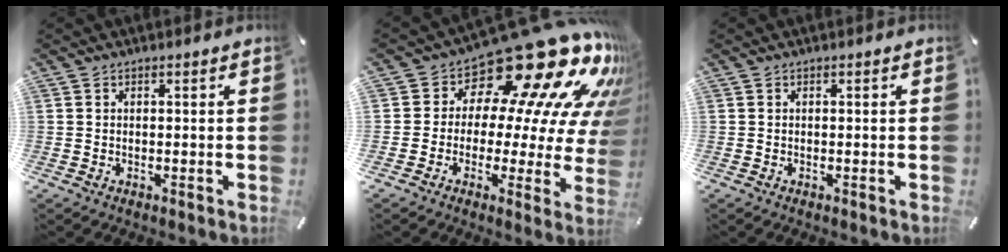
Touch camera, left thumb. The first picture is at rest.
{"total": 22.5, "force": [16.0, 9.8, 12.4], "torque": [-0.173, -0.139, 0.271]}
{"total": 0.0}